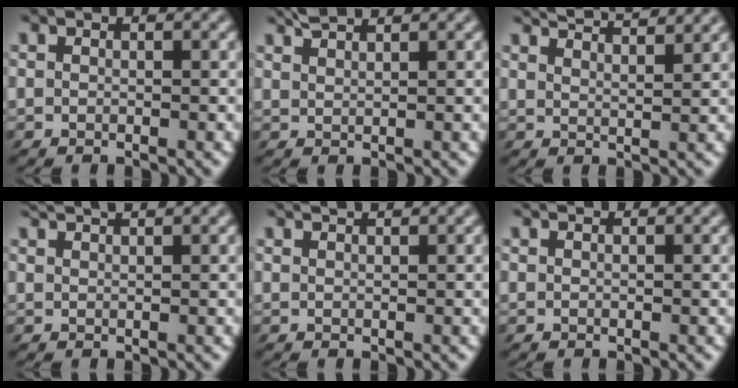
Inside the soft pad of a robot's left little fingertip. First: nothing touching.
{"total": 2.3, "force": [2.2, -0.6, 0.6], "torque": [-0.022, 0.011, 0.044]}
{"total": 6.3, "force": [5.7, 0.6, 2.6], "torque": [-0.052, 0.021, 0.067]}
{"total": 3.0, "force": [2.7, -0.1, 1.2], "torque": [-0.036, 0.019, 0.048]}
{"total": 2.0, "force": [1.9, -0.2, 0.7], "torque": [-0.016, 0.016, 0.030]}
{"total": 0.7, "force": [0.7, -0.2, -0.1], "torque": [0.001, 0.005, 0.016]}